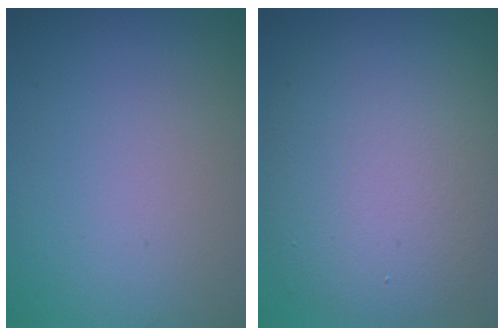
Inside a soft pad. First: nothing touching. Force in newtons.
{"total": 9.9, "press": 9.8, "slide": 0.8}